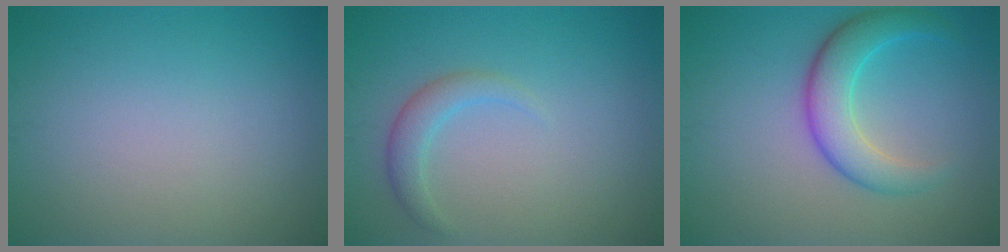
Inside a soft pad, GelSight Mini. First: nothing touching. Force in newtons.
{"total": 2.0, "press": 2.0, "slide": 0.2}
{"total": 4.8, "press": 4.8, "slide": 0.3}